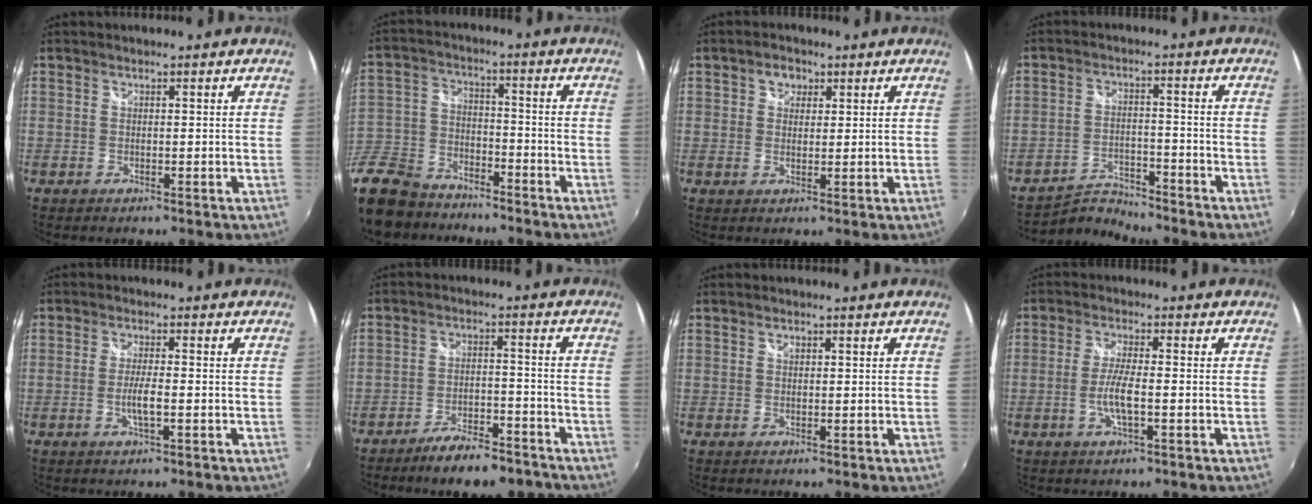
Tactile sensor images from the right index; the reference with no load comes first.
{"total": 18.4, "force": [-13.8, 9.5, 7.7], "torque": [-0.208, -0.007, -0.245]}
{"total": 2.8, "force": [1.1, 2.4, 1.1], "torque": [-0.011, 0.011, 0.017]}
{"total": 5.8, "force": [-5.7, 0.4, -0.5], "torque": [-0.003, 0.014, -0.103]}
{"total": 3.3, "force": [-1.1, 0.2, 3.1], "torque": [-0.060, -0.003, -0.021]}
{"total": 10.0, "force": [-8.5, 2.8, 4.5], "torque": [-0.091, 0.009, -0.126]}
{"total": 0.6, "force": [0.2, 0.4, 0.4], "torque": [-0.006, 0.004, 0.005]}
{"total": 4.9, "force": [-1.5, 0.6, 4.7], "torque": [-0.096, -0.002, -0.029]}